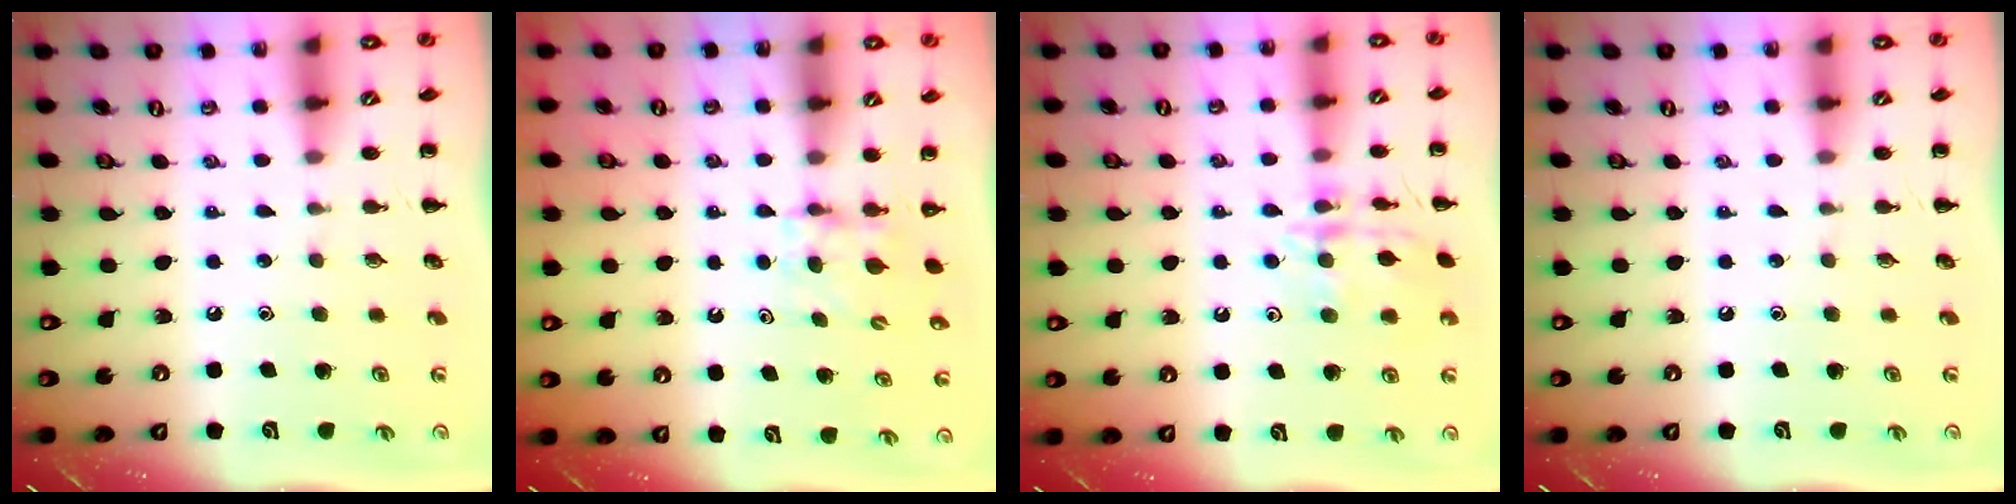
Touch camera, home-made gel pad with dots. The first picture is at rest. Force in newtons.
{"total": 3.7, "press": 3.6, "slide": 0.7}
{"total": 13.6, "press": 13.5, "slide": 0.7}
{"total": 0.0}